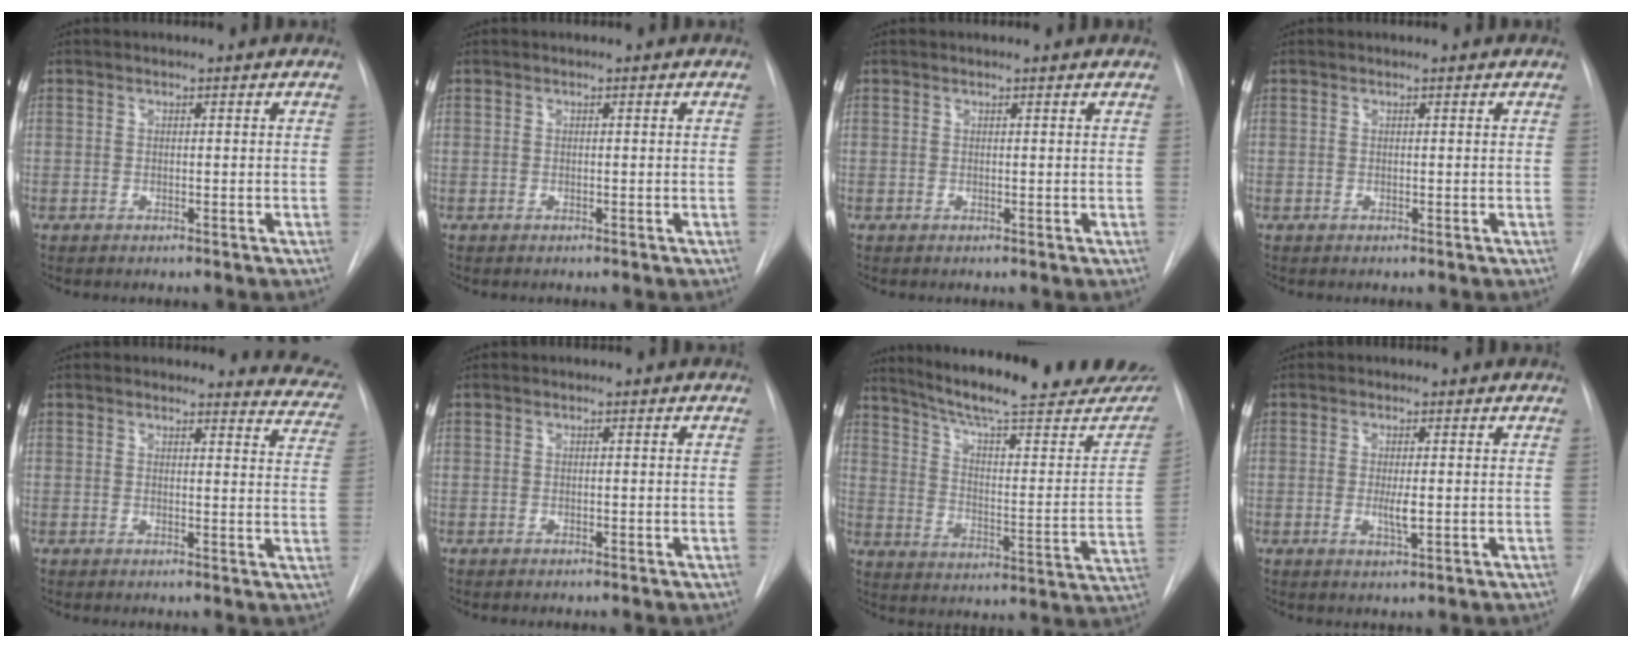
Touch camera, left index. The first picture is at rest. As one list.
[{"total": 0.0}, {"total": 1.7, "force": [1.7, 0.2, 0.2], "torque": [-0.011, 0.007, 0.013]}, {"total": 0.6, "force": [0.6, 0.0, 0.1], "torque": [-0.004, 0.004, 0.005]}, {"total": 7.6, "force": [7.3, 1.7, -0.5], "torque": [0.042, -0.055, 0.042]}, {"total": 0.0}, {"total": 28.2, "force": [24.6, 3.3, 13.4], "torque": [-0.203, -0.075, 0.320]}, {"total": 2.5, "force": [-0.4, 0.5, 2.5], "torque": [-0.047, -0.008, -0.006]}]